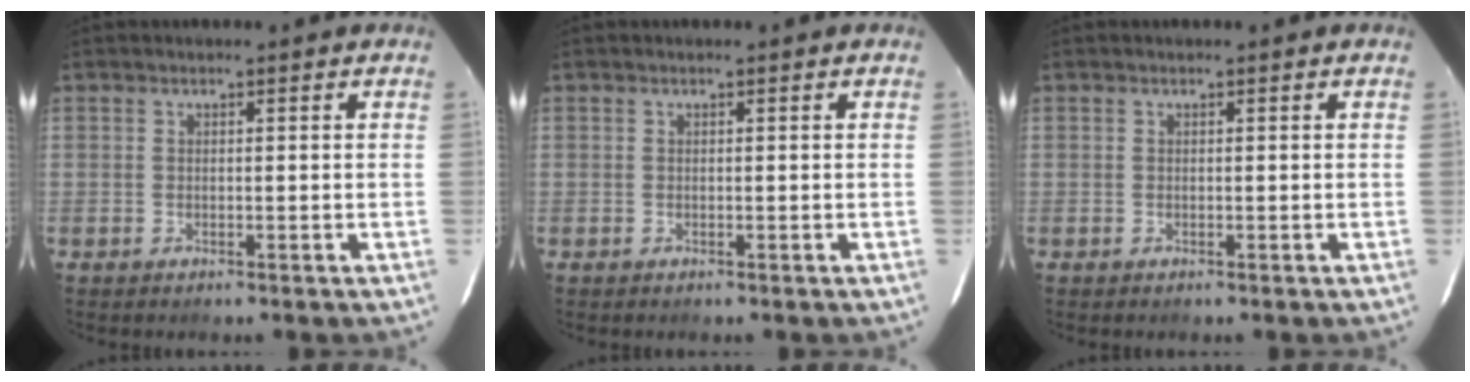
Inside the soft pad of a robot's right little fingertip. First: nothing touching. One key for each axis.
{"total": 0.0}
{"total": 0.0}